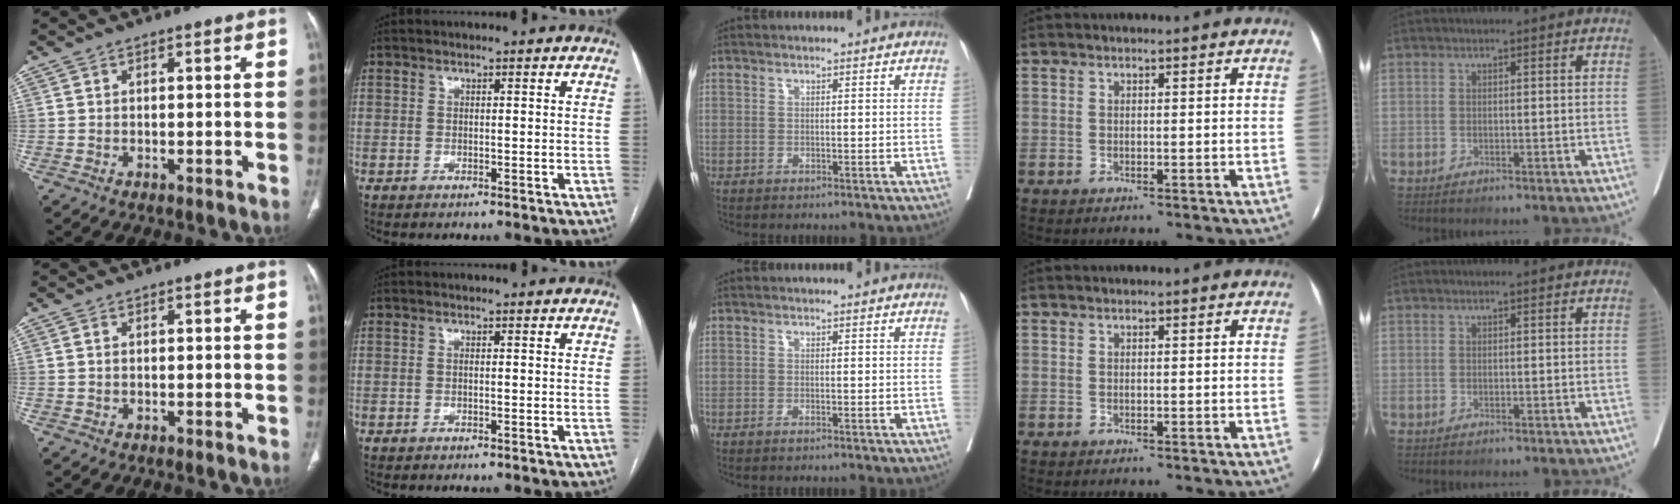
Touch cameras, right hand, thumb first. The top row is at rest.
{"thumb": {"total": 0.6, "force": [0.2, 0.4, 0.5], "torque": [-0.013, 0.005, 0.004]}, "middle": {"total": 0.7, "force": [-0.5, 0.0, 0.5], "torque": [-0.013, -0.002, -0.008]}}